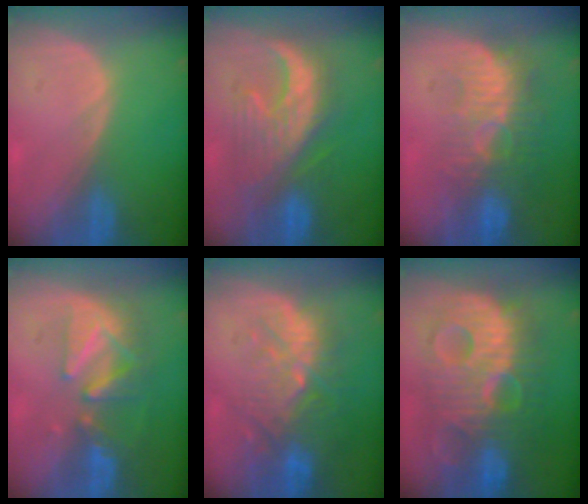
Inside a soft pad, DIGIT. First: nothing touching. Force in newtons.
{"total": 9.5, "press": 9.4, "slide": 1.2}
{"total": 9.4, "press": 8.7, "slide": 3.7}
{"total": 8.4, "press": 7.8, "slide": 3.2}
{"total": 11.0, "press": 9.6, "slide": 5.3}
{"total": 13.7, "press": 13.6, "slide": 1.1}